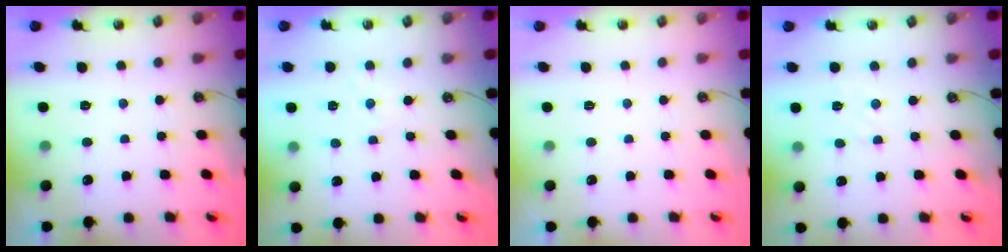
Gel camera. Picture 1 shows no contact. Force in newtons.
{"total": 2.8, "press": 2.8, "slide": 0.3}
{"total": 0.0}
{"total": 2.5, "press": 2.5, "slide": 0.4}